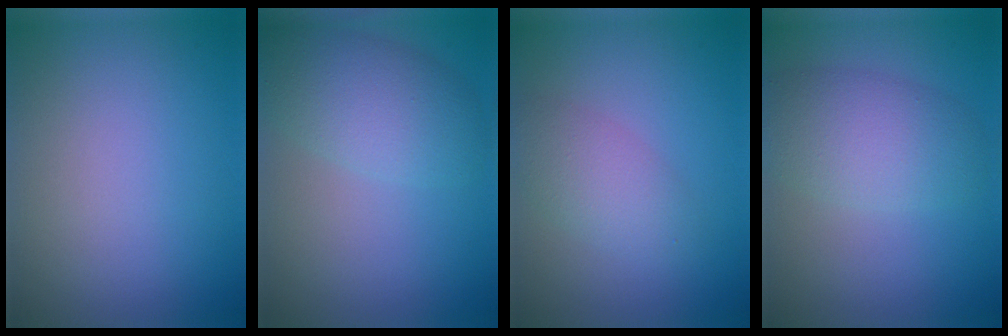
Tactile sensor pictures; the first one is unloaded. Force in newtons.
{"total": 4.9, "press": 4.9, "slide": 0.1}
{"total": 3.0, "press": 3.0, "slide": 0.1}
{"total": 5.0, "press": 5.0, "slide": 0.1}